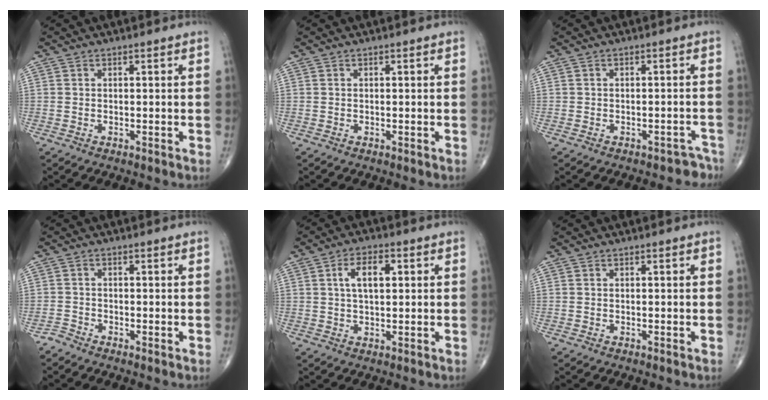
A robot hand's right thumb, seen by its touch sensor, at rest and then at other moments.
{"total": 0.0}
{"total": 3.3, "force": [-2.7, 1.9, 0.0], "torque": [0.015, 0.028, -0.032]}
{"total": 1.3, "force": [-1.2, 0.3, 0.1], "torque": [0.000, -0.005, -0.029]}
{"total": 6.1, "force": [1.5, 3.1, 5.1], "torque": [-0.084, 0.004, 0.024]}
{"total": 0.0}